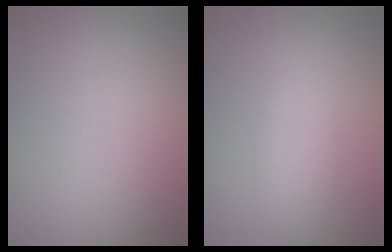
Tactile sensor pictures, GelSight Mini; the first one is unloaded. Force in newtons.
{"total": 2.5, "press": 2.5, "slide": 0.0}